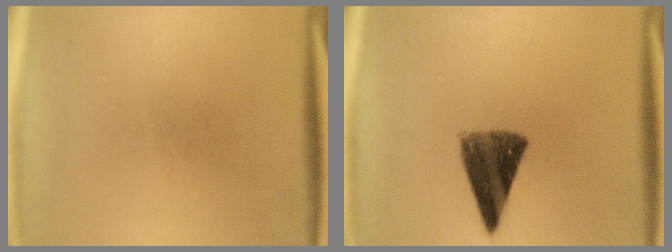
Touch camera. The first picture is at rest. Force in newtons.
{"total": 9.5}